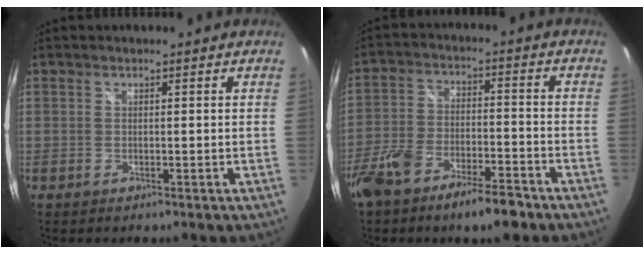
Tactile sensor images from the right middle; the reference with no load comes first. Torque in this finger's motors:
{"motor_torque": [1.11, -1.03, 0.67, 0.19]}